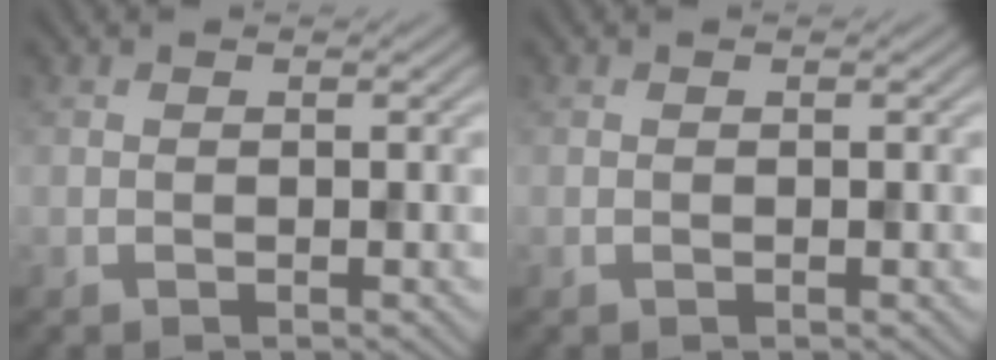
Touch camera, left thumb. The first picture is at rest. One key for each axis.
{"total": 0.0}